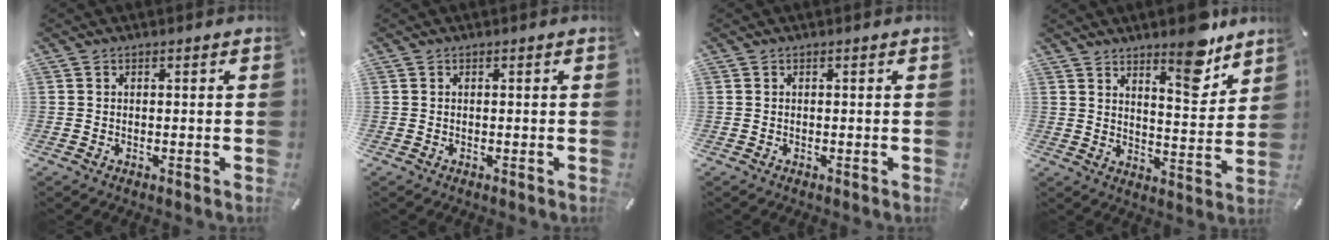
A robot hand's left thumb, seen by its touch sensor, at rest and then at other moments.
{"total": 0.0}
{"total": 0.0}
{"total": 11.1, "force": [8.6, 3.5, 6.0], "torque": [-0.068, -0.071, 0.145]}